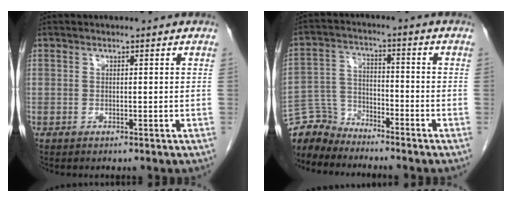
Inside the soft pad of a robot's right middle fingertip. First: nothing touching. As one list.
[{"total": 6.9, "force": [-6.7, 1.7, -0.6], "torque": [0.004, 0.008, -0.133]}]